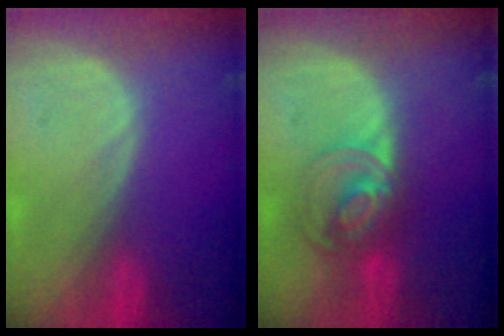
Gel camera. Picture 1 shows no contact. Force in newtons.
{"total": 7.5, "press": 6.2, "slide": 4.2}